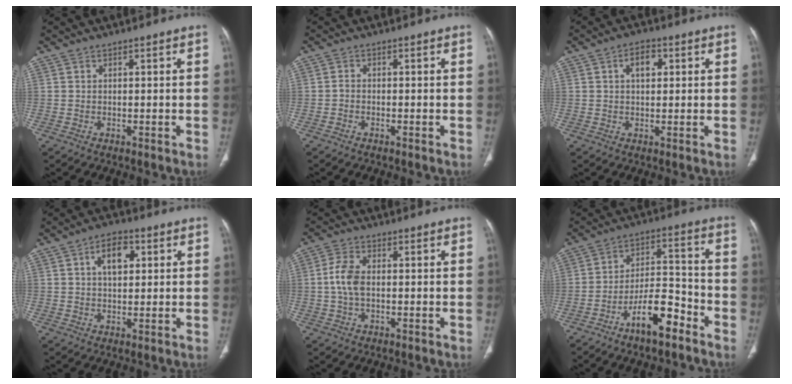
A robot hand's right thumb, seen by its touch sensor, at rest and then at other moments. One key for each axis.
{"total": 1.0, "fx": -0.6, "fy": 0.6, "fz": 0.5, "tx": -0.009, "ty": 0.004, "tz": -0.016}
{"total": 4.4, "fx": 1.3, "fy": 2.7, "fz": 3.2, "tx": -0.041, "ty": 0.005, "tz": 0.019}
{"total": 6.5, "fx": 1.9, "fy": 3.9, "fz": 4.8, "tx": -0.065, "ty": 0.005, "tz": 0.028}
{"total": 5.6, "fx": -0.2, "fy": 3.2, "fz": 4.6, "tx": -0.102, "ty": 0.012, "tz": -0.007}
{"total": 11.1, "fx": -7.1, "fy": 3.7, "fz": 7.7, "tx": -0.127, "ty": 0.061, "tz": -0.124}